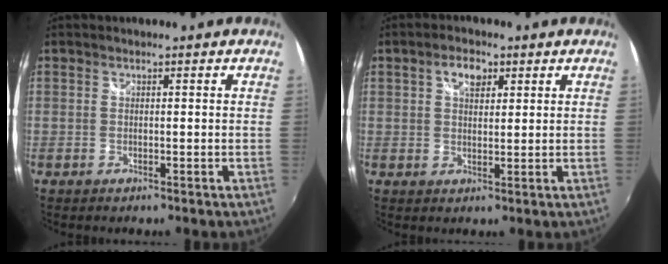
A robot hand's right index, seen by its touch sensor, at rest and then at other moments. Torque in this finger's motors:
{"motor_torque": [0.07, 0.06, 0.12, 0.06]}